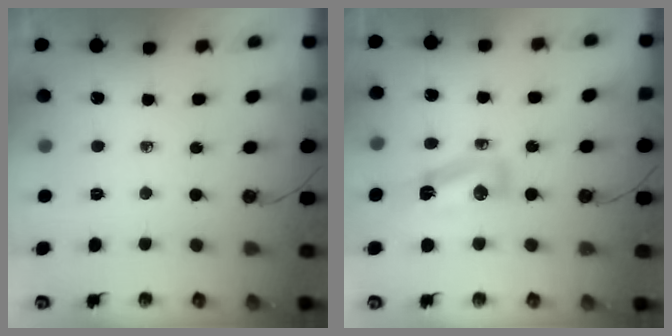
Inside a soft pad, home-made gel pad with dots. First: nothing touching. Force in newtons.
{"total": 8.5, "press": 8.5, "slide": 0.7}